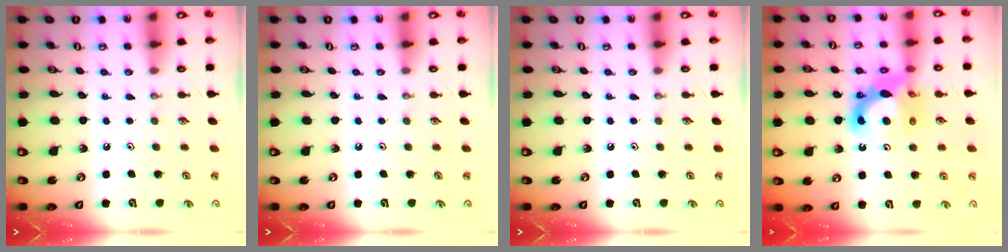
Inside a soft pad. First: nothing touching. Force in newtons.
{"total": 0.0}
{"total": 0.0}
{"total": 12.4, "press": 12.2, "slide": 2.4}